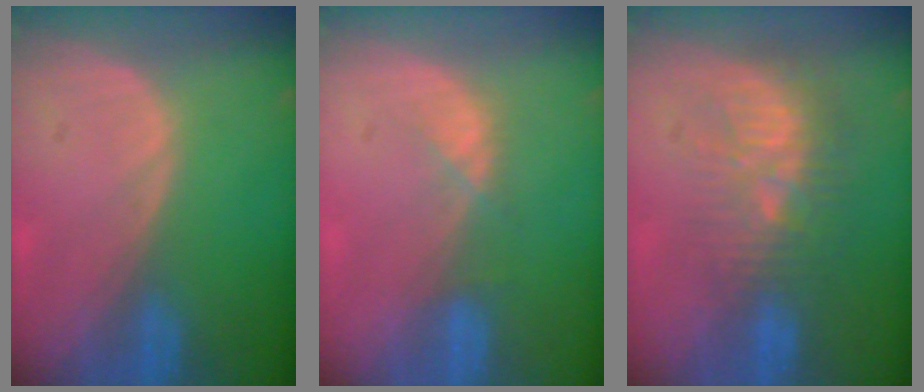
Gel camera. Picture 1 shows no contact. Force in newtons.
{"total": 2.3, "press": 2.2, "slide": 0.7}
{"total": 9.3, "press": 8.5, "slide": 3.6}